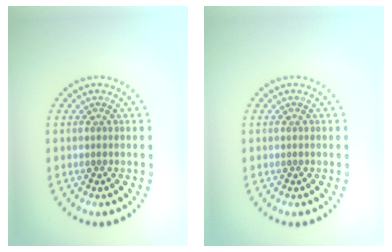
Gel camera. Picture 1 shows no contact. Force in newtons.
{"total": 0.0}